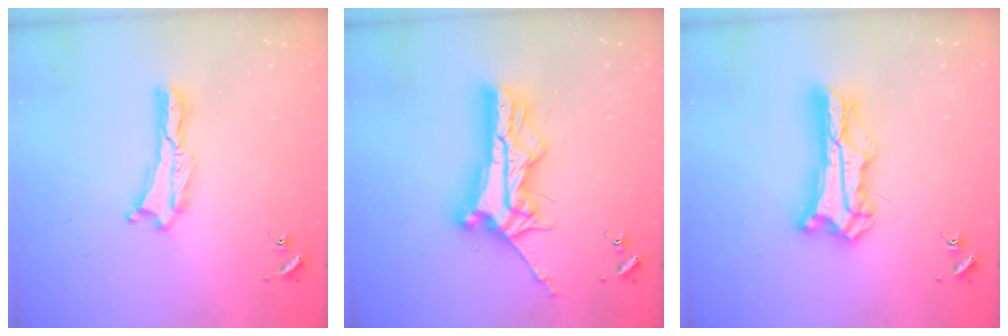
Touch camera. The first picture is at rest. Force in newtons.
{"total": 10.4, "press": 10.4, "slide": 1.0}
{"total": 10.7, "press": 10.6, "slide": 1.0}